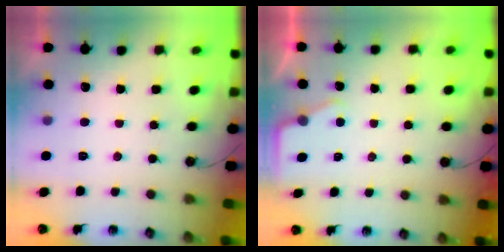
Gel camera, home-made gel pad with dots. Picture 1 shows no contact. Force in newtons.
{"total": 3.0, "press": 2.9, "slide": 0.5}